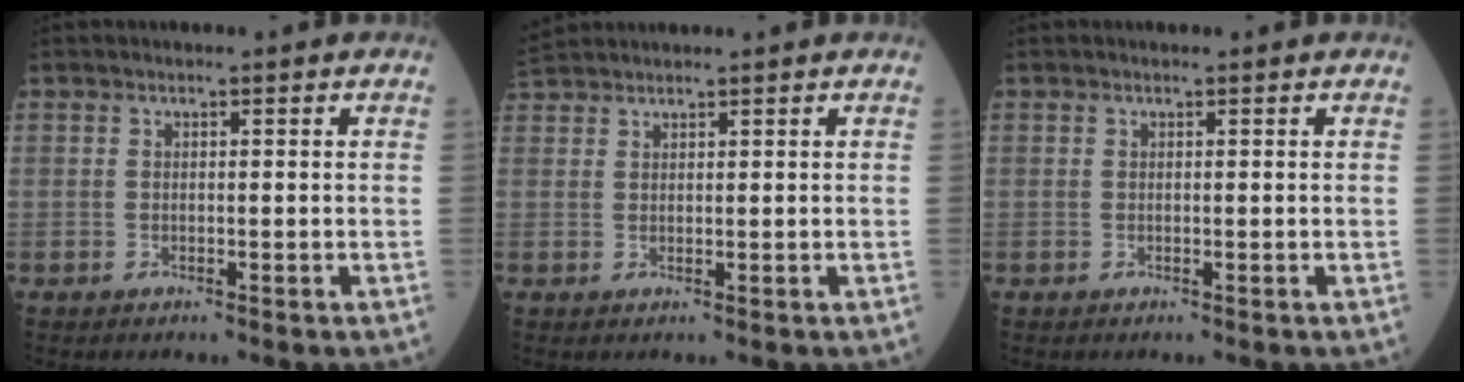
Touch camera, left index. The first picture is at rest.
{"total": 2.2, "force": [2.2, 0.0, 0.1], "torque": [-0.014, 0.020, 0.049]}
{"total": 0.0}